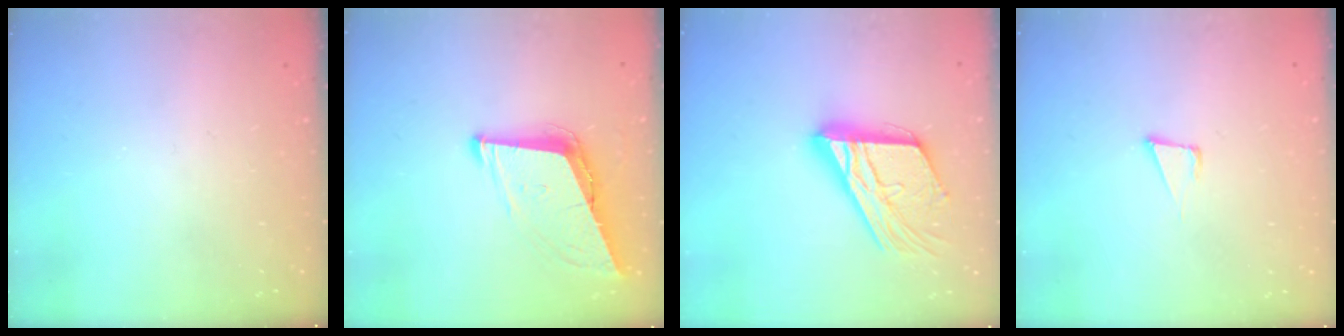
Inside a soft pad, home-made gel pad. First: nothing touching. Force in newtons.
{"total": 9.2, "press": 8.7, "slide": 2.9}
{"total": 19.3, "press": 19.2, "slide": 1.8}
{"total": 4.2, "press": 2.8, "slide": 3.1}